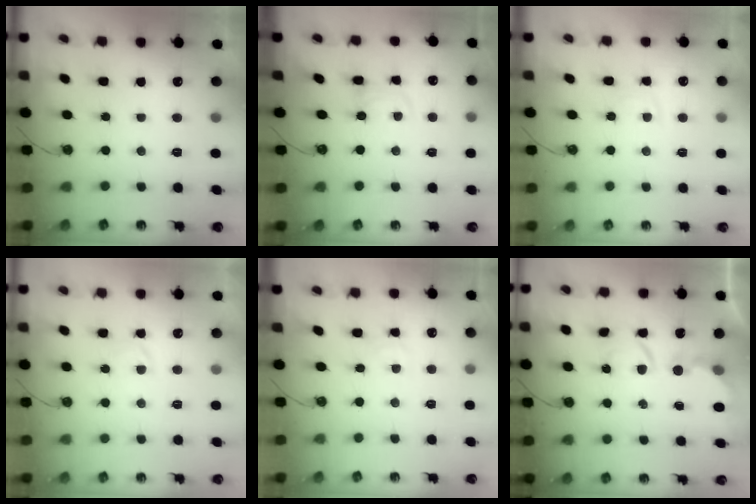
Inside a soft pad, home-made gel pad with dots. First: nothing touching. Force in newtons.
{"total": 1.6, "press": 1.6, "slide": 0.2}
{"total": 4.7, "press": 4.6, "slide": 0.5}
{"total": 2.3, "press": 2.2, "slide": 0.3}
{"total": 1.6, "press": 1.6, "slide": 0.2}
{"total": 6.0, "press": 6.0, "slide": 0.5}